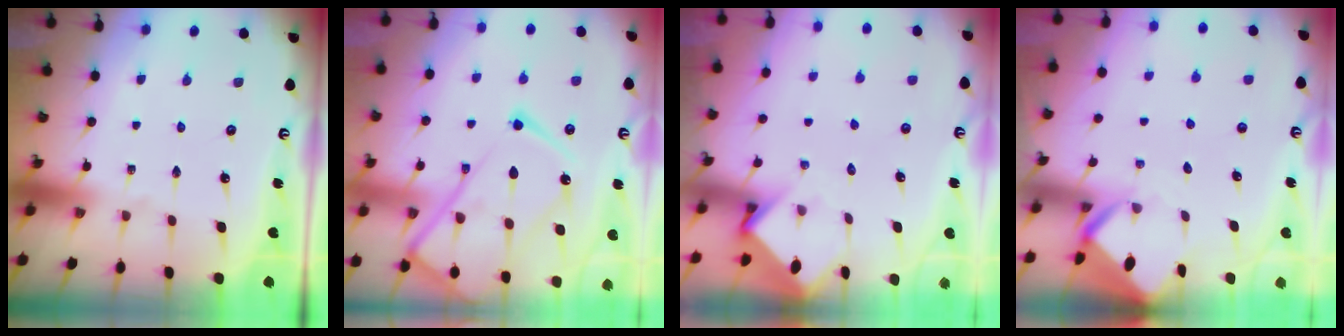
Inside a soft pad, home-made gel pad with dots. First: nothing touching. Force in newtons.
{"total": 20.1, "press": 20.0, "slide": 2.1}
{"total": 3.6, "press": 3.6, "slide": 0.2}
{"total": 3.4, "press": 3.4, "slide": 0.1}